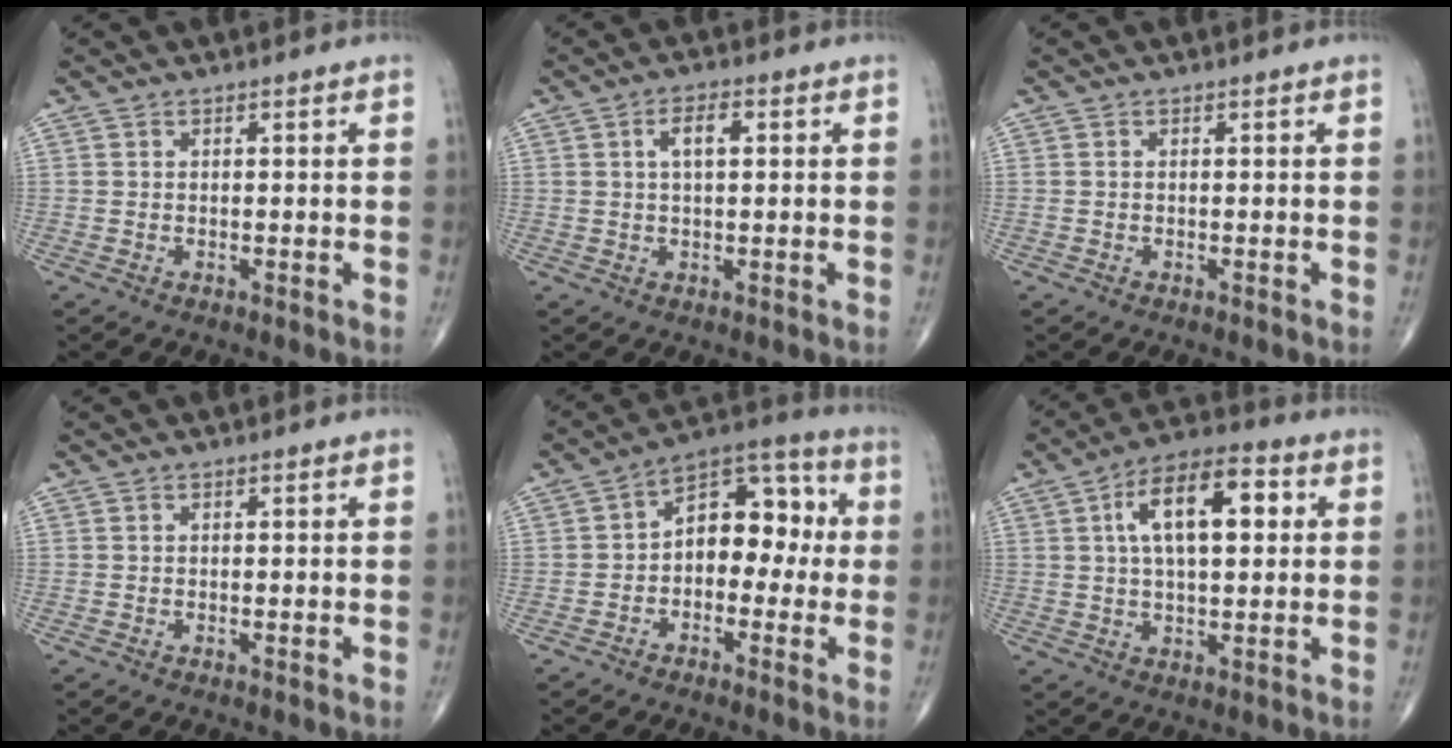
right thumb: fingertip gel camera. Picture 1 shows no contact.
{"total": 4.2, "force": [1.0, 1.8, 3.6], "torque": [-0.063, 0.007, 0.017]}
{"total": 0.0}
{"total": 0.0}
{"total": 11.7, "force": [-0.3, 7.7, 8.9], "torque": [-0.091, 0.044, -0.023]}
{"total": 14.0, "force": [3.4, 6.5, 11.9], "torque": [-0.185, 0.016, 0.050]}